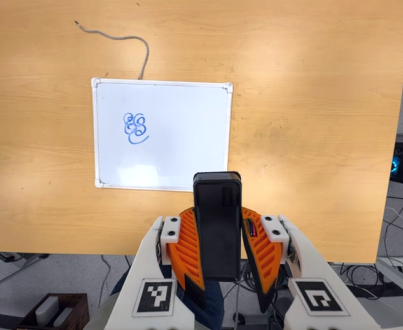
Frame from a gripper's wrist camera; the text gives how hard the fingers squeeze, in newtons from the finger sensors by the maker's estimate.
{"total": 10.0, "left": 8.1, "right": 11.8}